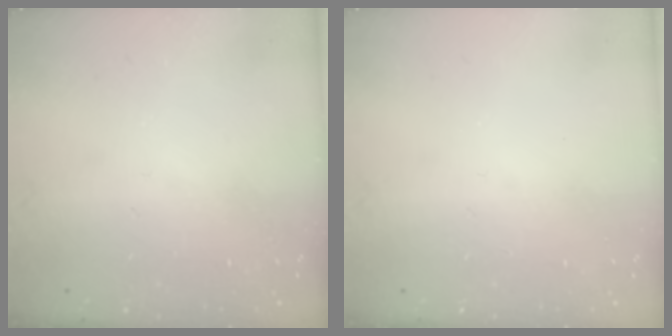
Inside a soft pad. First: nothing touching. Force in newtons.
{"total": 0.0}